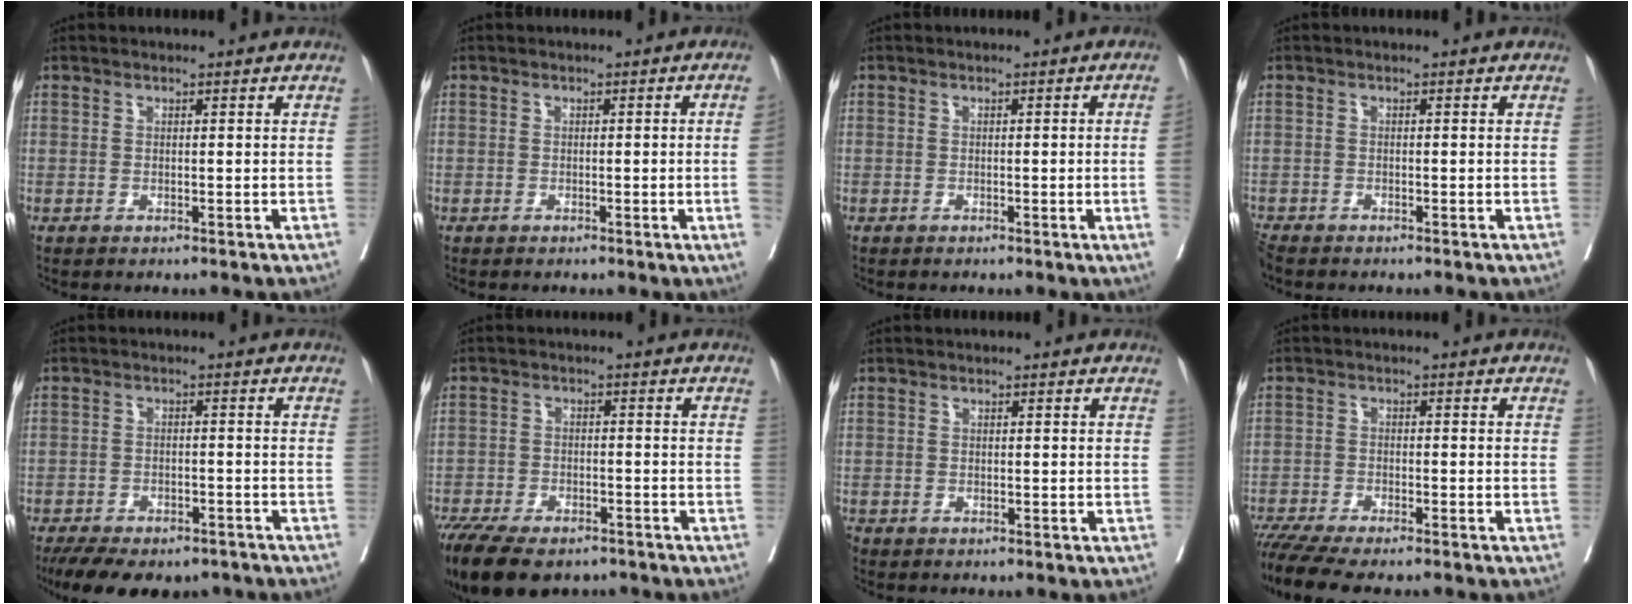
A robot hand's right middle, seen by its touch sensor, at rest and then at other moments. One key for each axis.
{"total": 2.8, "fx": -0.4, "fy": -1.0, "fz": 2.6, "tx": -0.030, "ty": -0.004, "tz": -0.003}
{"total": 2.6, "fx": -0.4, "fy": -0.9, "fz": 2.4, "tx": -0.027, "ty": -0.003, "tz": -0.003}
{"total": 1.9, "fx": -1.9, "fy": 0.2, "fz": 0.3, "tx": -0.010, "ty": -0.010, "tz": -0.038}
{"total": 14.1, "fx": -11.1, "fy": 6.0, "fz": 6.3, "tx": -0.131, "ty": -0.001, "tz": -0.151}
{"total": 14.8, "fx": -11.2, "fy": 6.2, "fz": 7.3, "tx": -0.171, "ty": -0.013, "tz": -0.169}
{"total": 0.8, "fx": -0.6, "fy": 0.4, "fz": 0.1, "tx": -0.007, "ty": 0.000, "tz": -0.014}
{"total": 9.2, "fx": -8.0, "fy": 0.9, "fz": 4.5, "tx": -0.070, "ty": -0.014, "tz": -0.129}